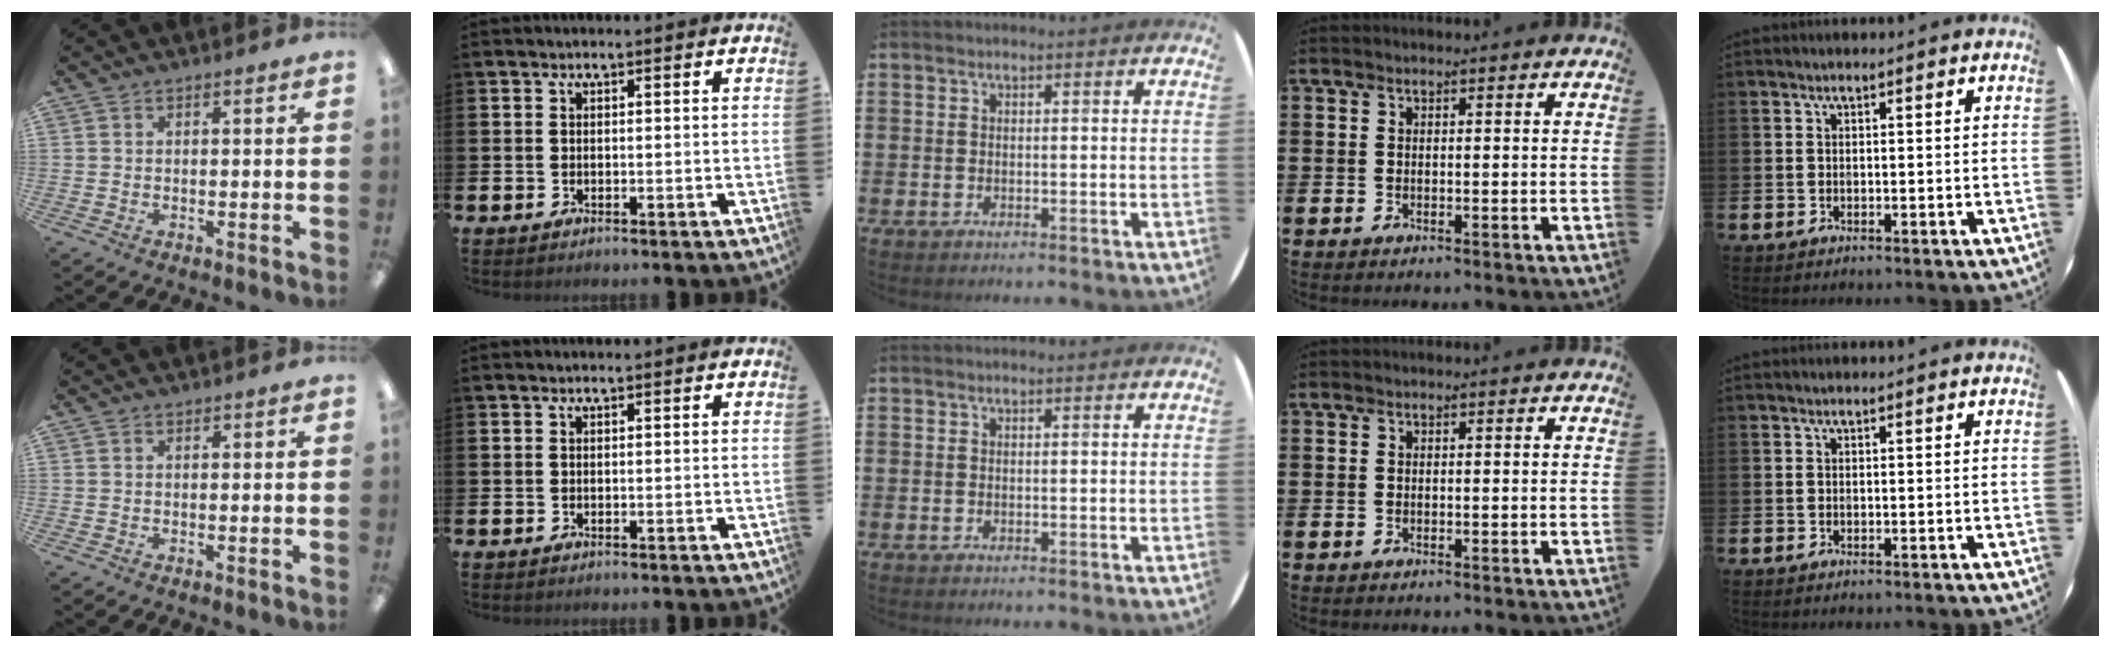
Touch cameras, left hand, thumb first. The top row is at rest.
{}